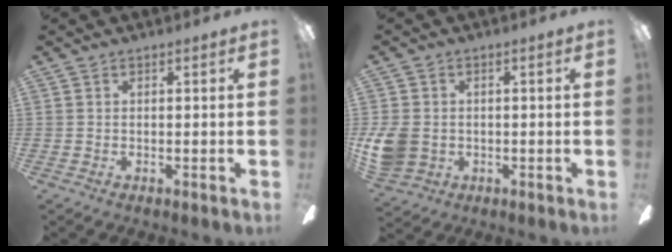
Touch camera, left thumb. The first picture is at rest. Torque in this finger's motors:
{"motor_torque": [-0.10, 0.86, 0.36, -0.47, 0.03]}